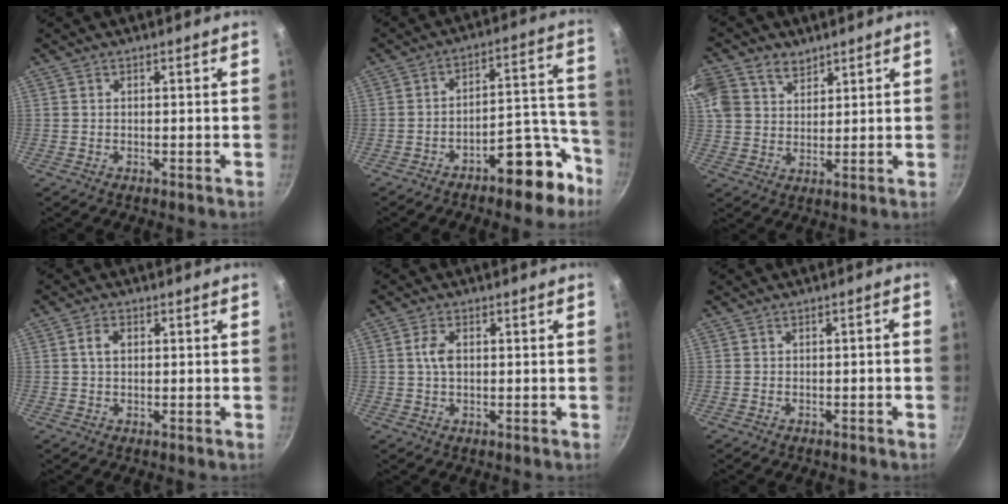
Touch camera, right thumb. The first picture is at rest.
{"total": 12.4, "force": [-7.8, 5.1, 8.2], "torque": [-0.059, 0.095, -0.110]}
{"total": 14.4, "force": [7.6, 10.6, 6.2], "torque": [-0.154, 0.025, 0.152]}
{"total": 2.6, "force": [0.5, 1.8, 1.8], "torque": [-0.025, 0.005, 0.006]}
{"total": 3.2, "force": [0.4, 1.9, 2.5], "torque": [-0.049, 0.004, 0.005]}
{"total": 1.3, "force": [-0.9, 0.5, 0.8], "torque": [-0.017, 0.017, -0.010]}